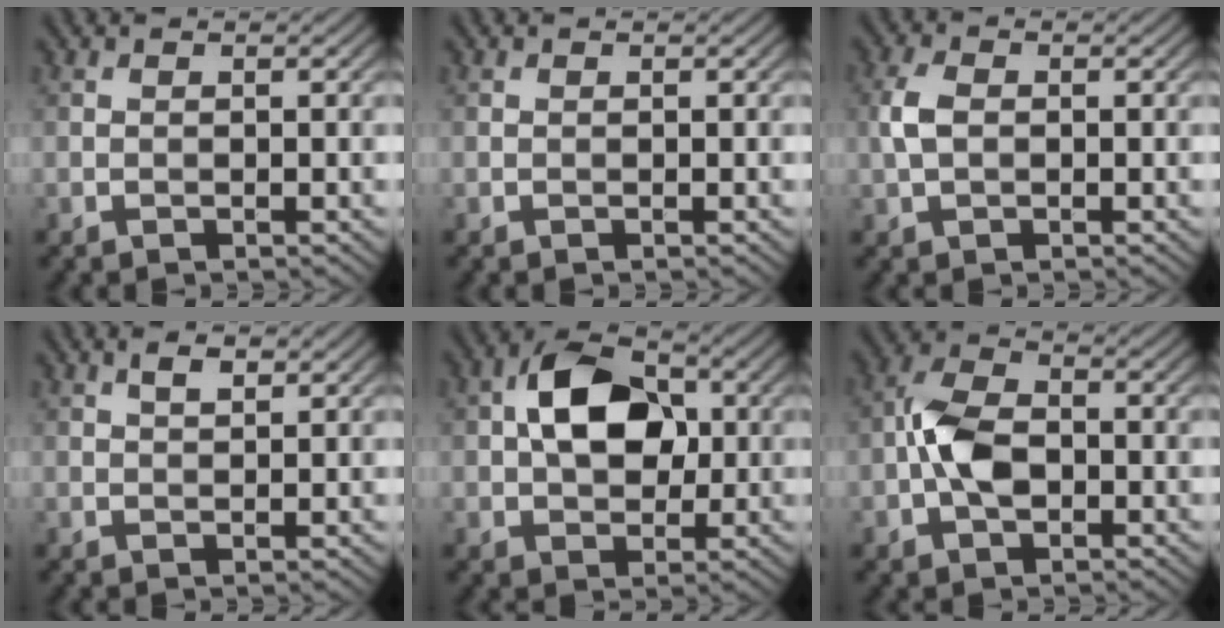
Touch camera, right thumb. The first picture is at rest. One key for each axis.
{"total": 0.0}
{"total": 3.0, "fx": -0.1, "fy": 1.8, "fz": 2.3, "tx": -0.061, "ty": 0.006, "tz": -0.003}
{"total": 1.6, "fx": 0.9, "fy": 0.6, "fz": 1.3, "tx": -0.026, "ty": 0.003, "tz": 0.017}
{"total": 9.1, "fx": 1.2, "fy": 6.0, "fz": 6.7, "tx": -0.121, "ty": 0.017, "tz": 0.013}
{"total": 6.3, "fx": -1.5, "fy": 3.7, "fz": 4.9, "tx": -0.107, "ty": 0.008, "tz": -0.035}